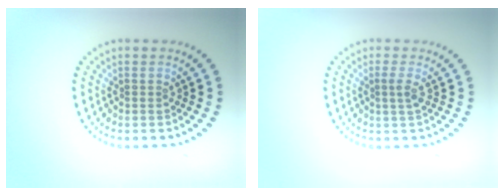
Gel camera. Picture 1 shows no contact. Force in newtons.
{"total": 1.2, "press": 1.0, "slide": 0.7}